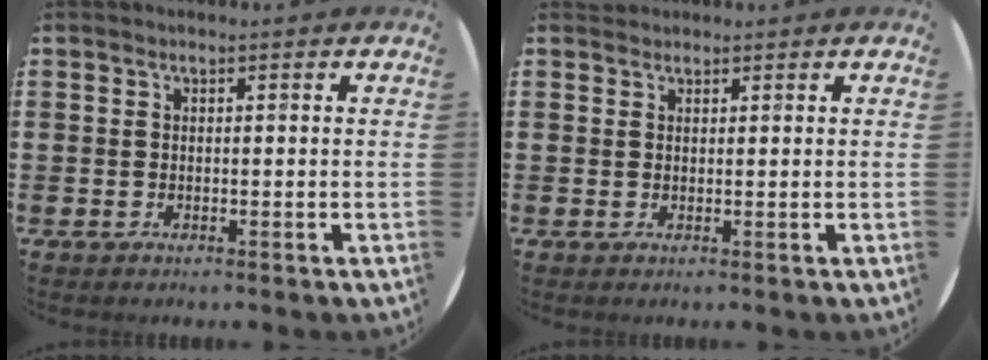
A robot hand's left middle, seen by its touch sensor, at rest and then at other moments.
{"total": 0.8, "force": [0.8, 0.2, -0.2], "torque": [0.002, 0.004, 0.016]}